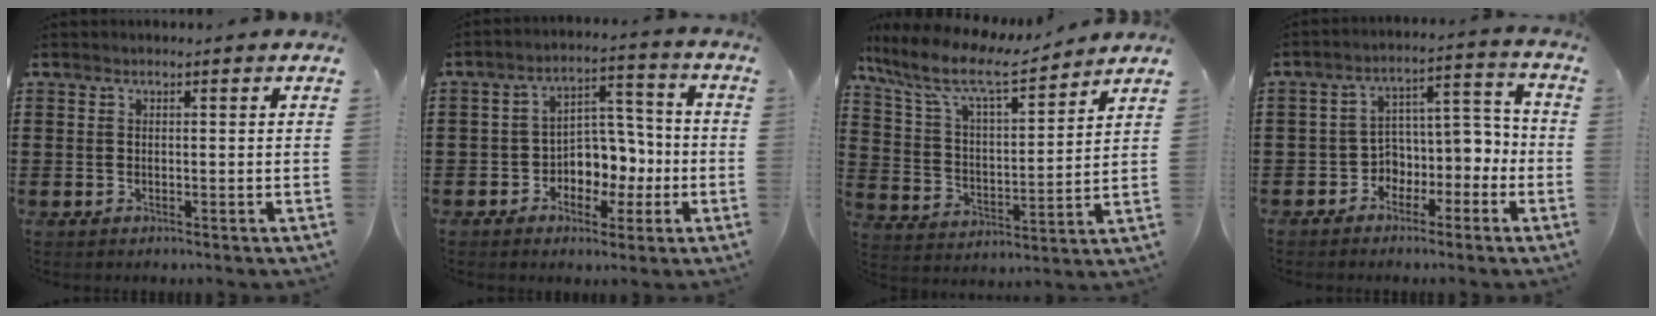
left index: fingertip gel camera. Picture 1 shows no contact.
{"total": 6.0, "force": [-1.6, 5.0, 2.8], "torque": [-0.057, 0.011, -0.031]}
{"total": 9.6, "force": [7.6, 2.0, 5.4], "torque": [-0.135, -0.041, 0.128]}
{"total": 4.8, "force": [-2.5, 3.8, 1.4], "torque": [-0.041, 0.001, -0.054]}